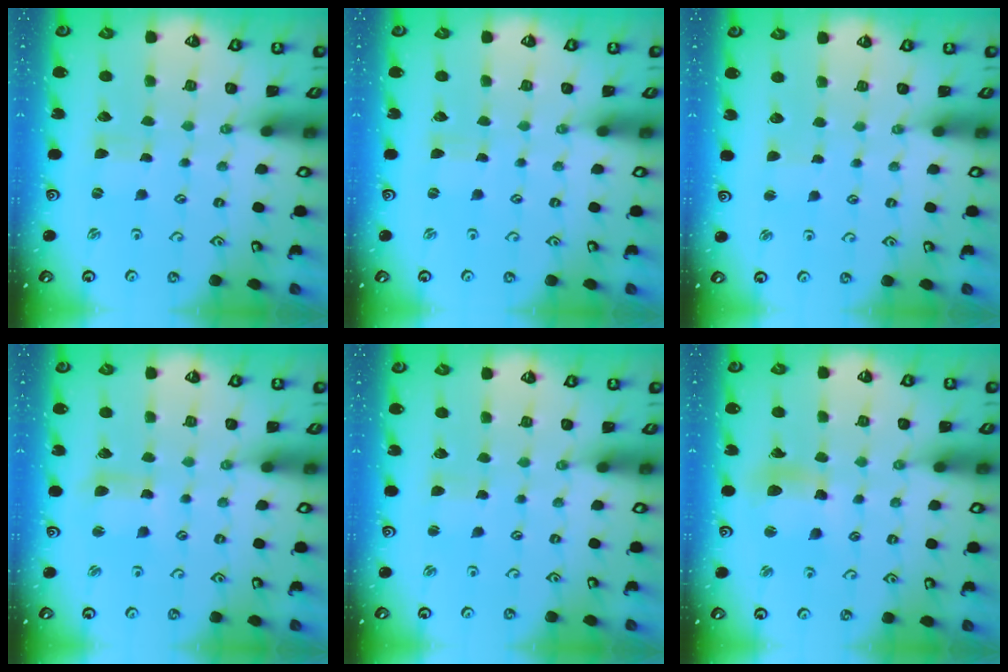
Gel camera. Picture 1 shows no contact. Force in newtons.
{"total": 0.0}
{"total": 1.5, "press": 1.5, "slide": 0.1}
{"total": 4.7, "press": 4.7, "slide": 0.6}
{"total": 2.1, "press": 2.1, "slide": 0.2}
{"total": 10.1, "press": 10.1, "slide": 1.3}